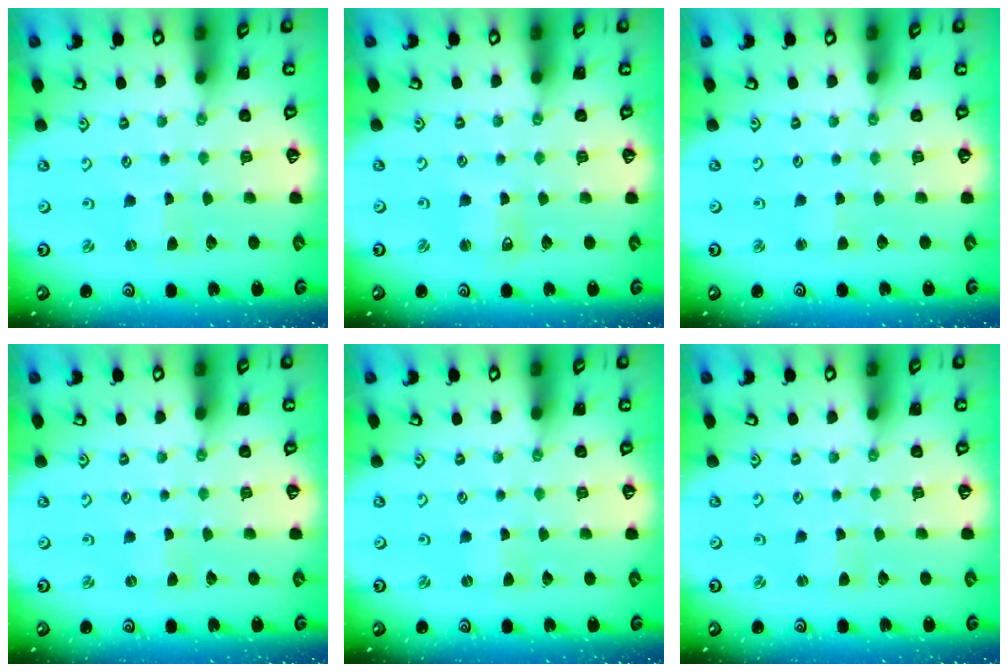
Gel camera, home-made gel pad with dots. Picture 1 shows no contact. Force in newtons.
{"total": 2.3, "press": 2.3, "slide": 0.3}
{"total": 1.9, "press": 1.8, "slide": 0.4}
{"total": 0.0}
{"total": 0.0}
{"total": 1.7, "press": 1.6, "slide": 0.3}